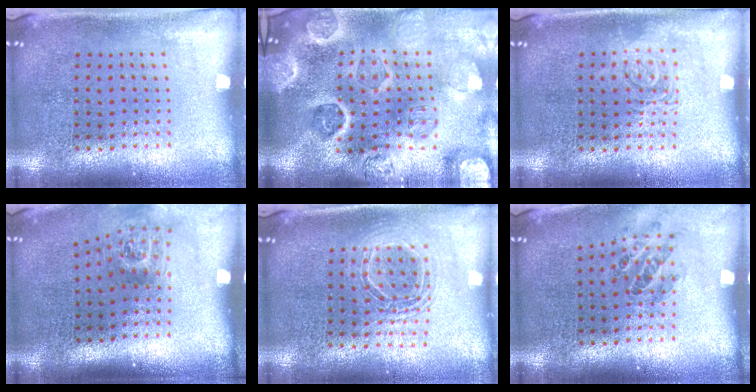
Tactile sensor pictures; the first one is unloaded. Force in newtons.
{"total": 5.3, "press": 4.6, "slide": 2.7}
{"total": 2.5, "press": 2.5, "slide": 0.5}
{"total": 1.8, "press": 1.2, "slide": 1.4}
{"total": 1.6, "press": 1.4, "slide": 0.9}
{"total": 0.9, "press": 0.9, "slide": 0.1}